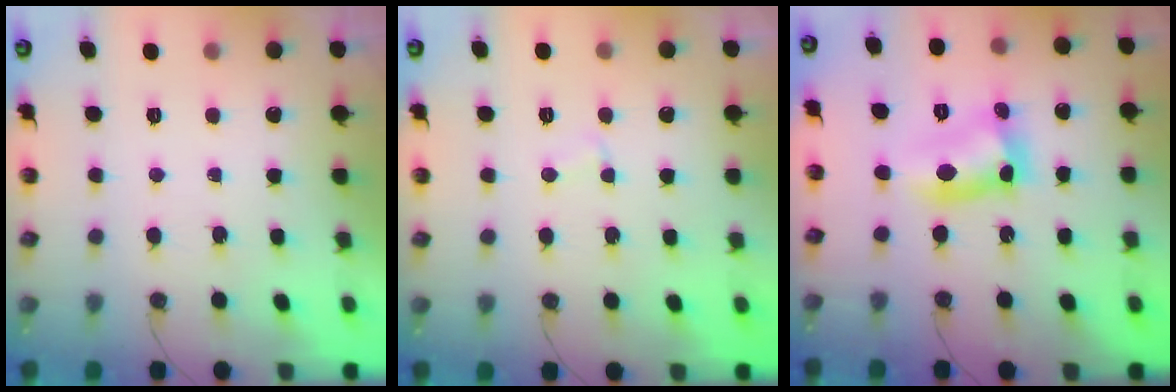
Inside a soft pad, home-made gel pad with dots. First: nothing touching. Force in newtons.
{"total": 2.3, "press": 2.3, "slide": 0.3}
{"total": 12.3, "press": 12.3, "slide": 0.7}